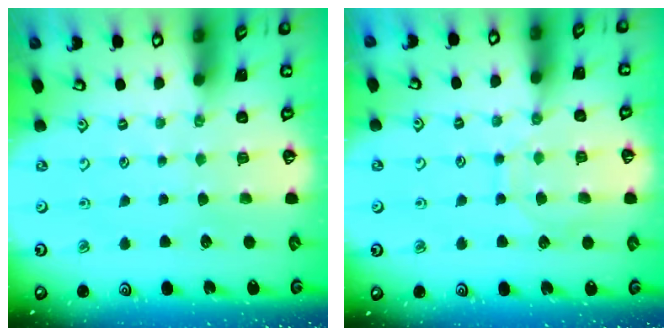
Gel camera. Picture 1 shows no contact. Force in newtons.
{"total": 8.7, "press": 8.6, "slide": 0.7}